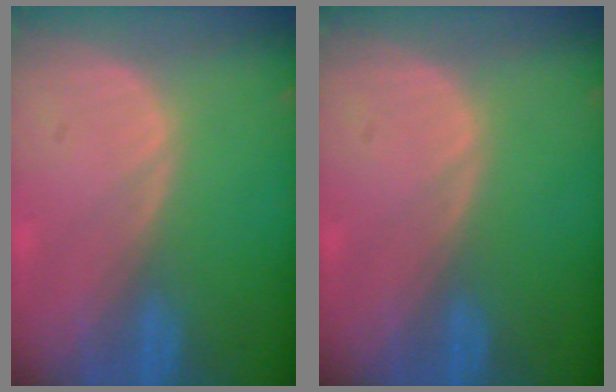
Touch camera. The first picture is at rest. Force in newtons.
{"total": 0.0}